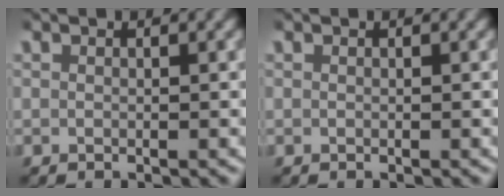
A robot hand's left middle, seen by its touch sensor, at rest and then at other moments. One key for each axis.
{"total": 0.0}